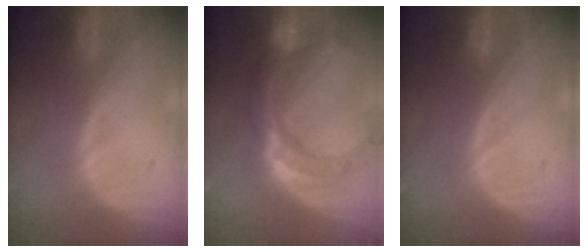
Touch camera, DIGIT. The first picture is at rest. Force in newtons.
{"total": 11.2, "press": 9.4, "slide": 6.0}
{"total": 0.0}